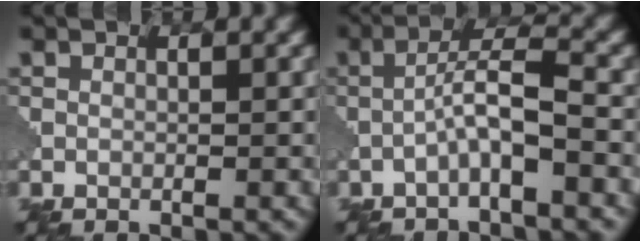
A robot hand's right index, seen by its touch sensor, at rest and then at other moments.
{"total": 3.8, "force": [-1.4, 0.4, 3.5], "torque": [-0.063, 0.018, -0.035]}